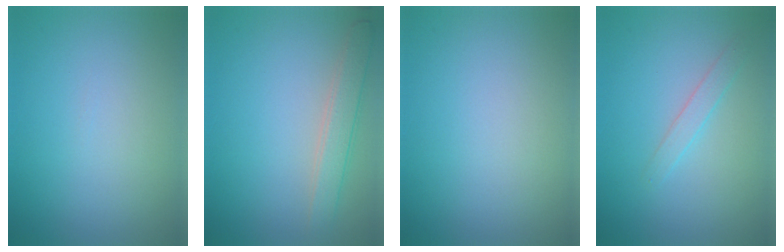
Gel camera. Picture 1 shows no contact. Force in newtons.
{"total": 2.6, "press": 2.6, "slide": 0.2}
{"total": 0.0}
{"total": 1.4, "press": 1.4, "slide": 0.1}